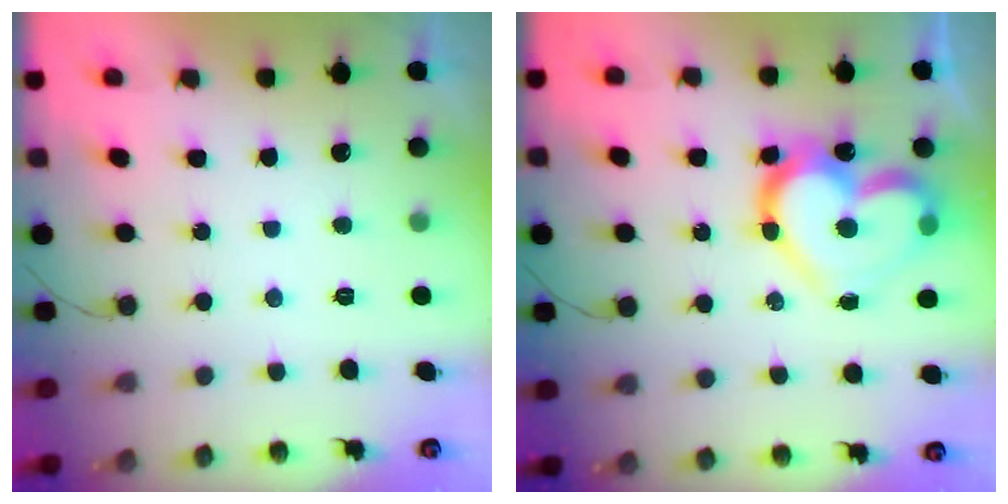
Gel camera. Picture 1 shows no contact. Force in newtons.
{"total": 19.2, "press": 19.1, "slide": 2.1}